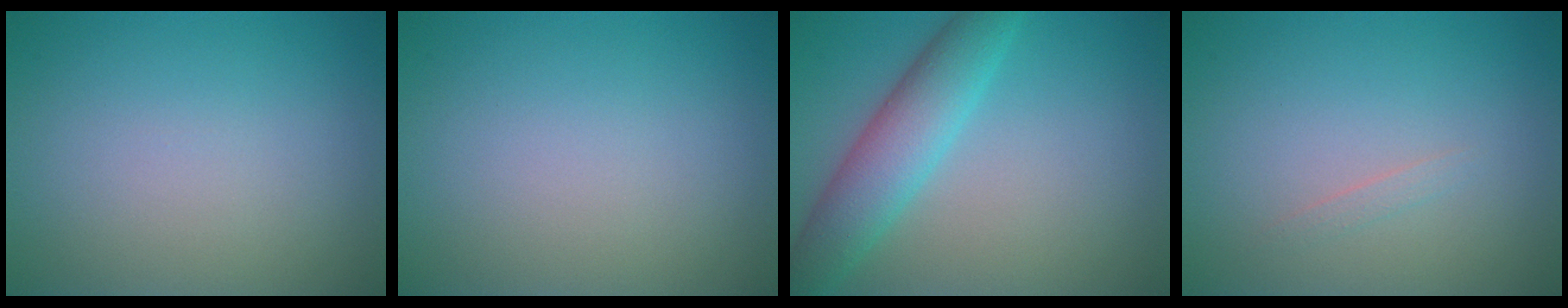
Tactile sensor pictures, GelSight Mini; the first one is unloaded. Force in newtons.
{"total": 0.0}
{"total": 5.4, "press": 5.4, "slide": 0.1}
{"total": 0.6, "press": 0.6, "slide": 0.0}